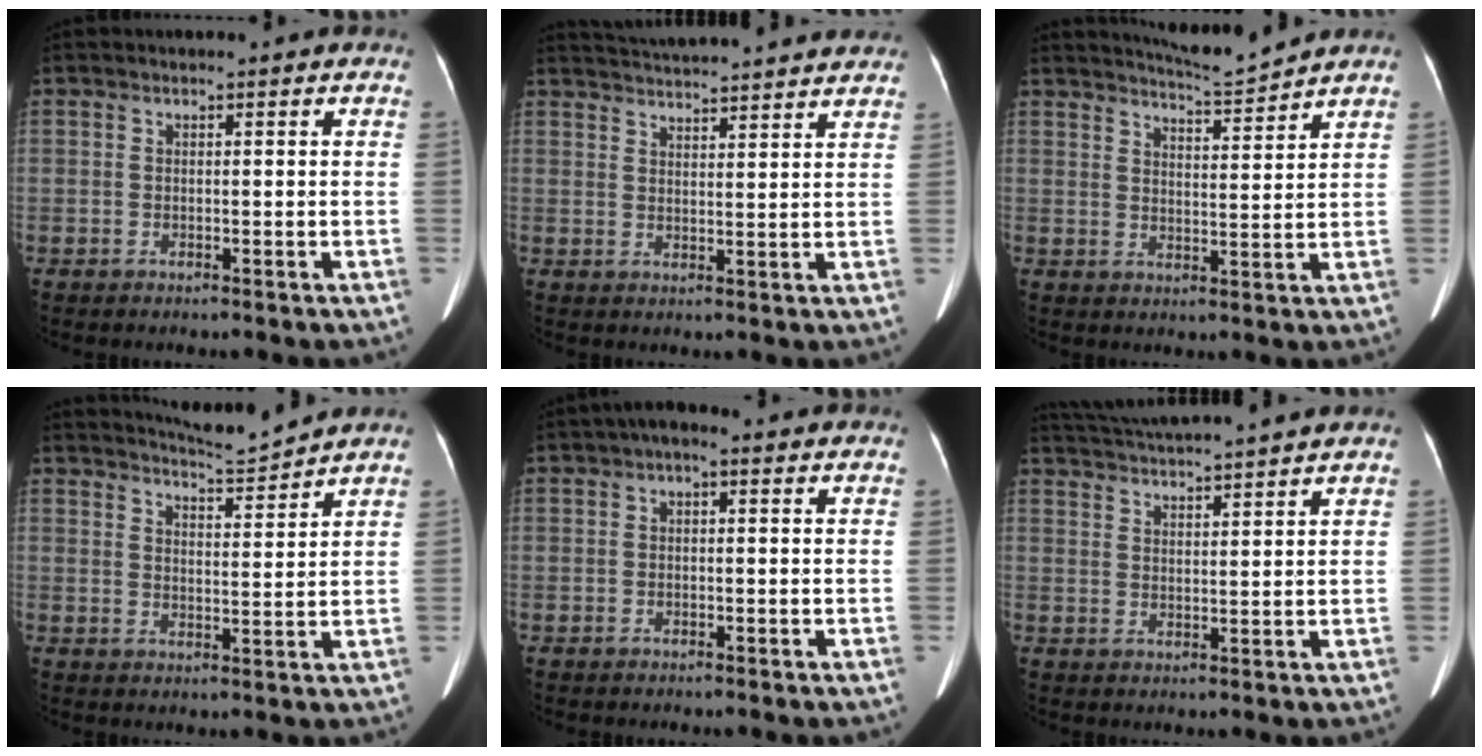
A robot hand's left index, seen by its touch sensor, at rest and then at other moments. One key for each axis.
{"total": 15.7, "fx": 14.7, "fy": 1.2, "fz": 5.2, "tx": -0.087, "ty": 0.027, "tz": 0.200}
{"total": 6.2, "fx": 6.1, "fy": -1.1, "fz": 0.8, "tx": -0.026, "ty": -0.013, "tz": 0.099}
{"total": 5.9, "fx": 5.8, "fy": -1.1, "fz": 0.4, "tx": -0.020, "ty": -0.013, "tz": 0.095}
{"total": 1.9, "fx": 0.5, "fy": 0.9, "fz": 1.7, "tx": -0.025, "ty": 0.011, "tz": 0.002}
{"total": 10.6, "fx": 9.9, "fy": -1.0, "fz": 3.8, "tx": -0.076, "ty": 0.025, "tz": 0.151}